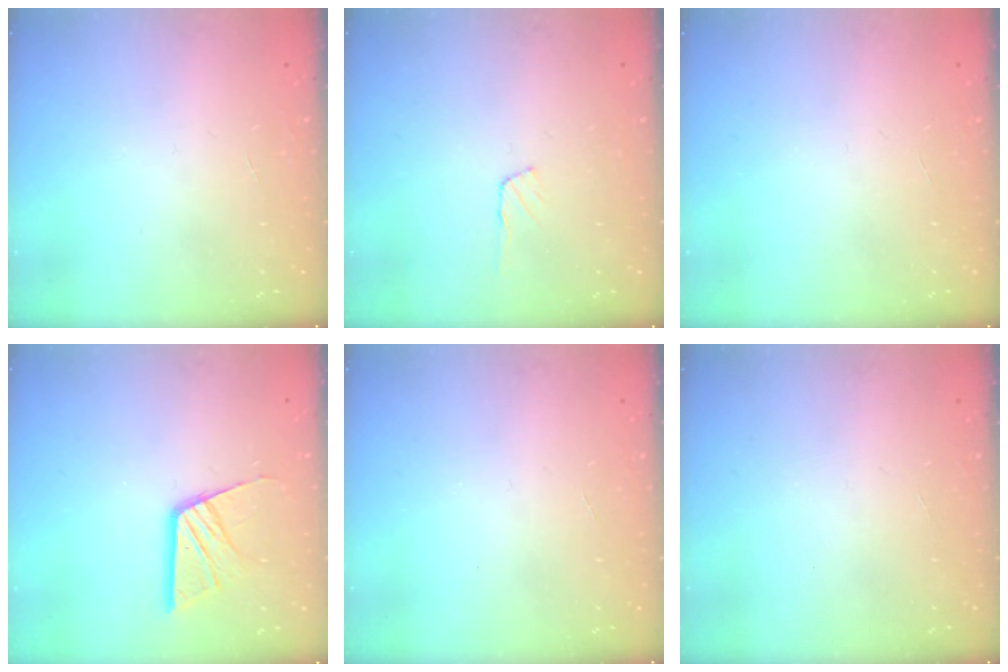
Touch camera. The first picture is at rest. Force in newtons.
{"total": 3.6, "press": 3.6, "slide": 0.5}
{"total": 0.0}
{"total": 12.2, "press": 12.1, "slide": 1.3}
{"total": 0.0}
{"total": 0.0}